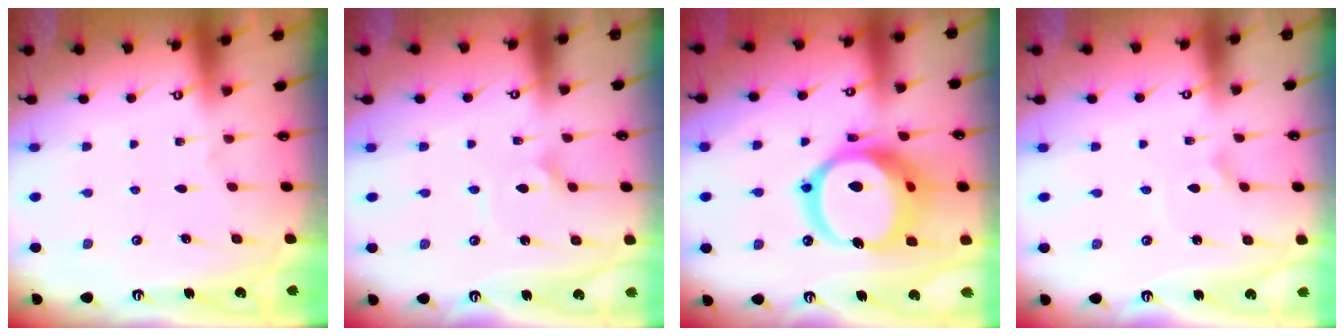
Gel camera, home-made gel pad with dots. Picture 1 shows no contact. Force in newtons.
{"total": 2.9, "press": 2.9, "slide": 0.1}
{"total": 21.0, "press": 20.9, "slide": 2.4}
{"total": 0.9, "press": 0.9, "slide": 0.0}